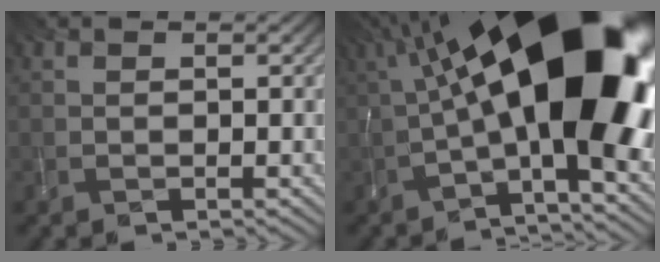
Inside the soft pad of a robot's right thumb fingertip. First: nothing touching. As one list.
[{"total": 20.0, "force": [1.6, 6.5, 18.8], "torque": [-0.300, 0.032, 0.027]}]